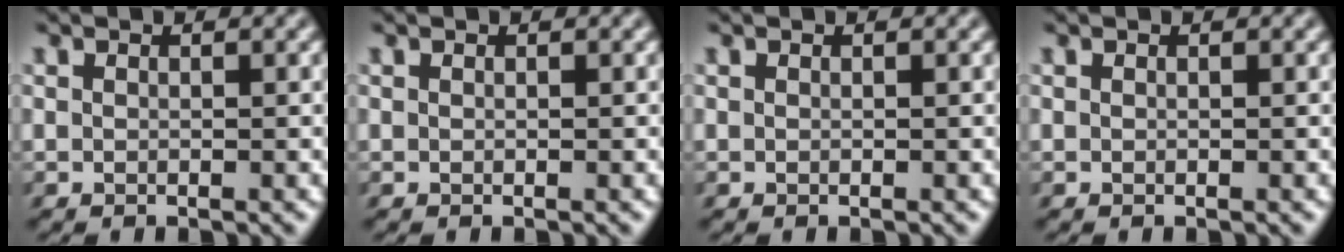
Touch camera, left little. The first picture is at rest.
{"total": 0.0}
{"total": 0.0}
{"total": 0.0}